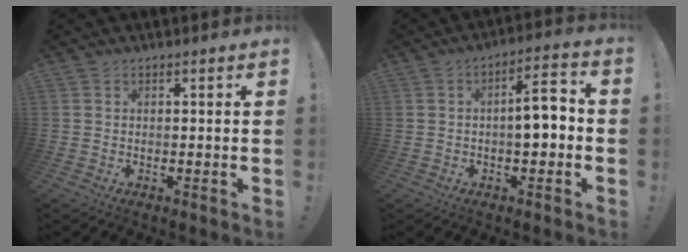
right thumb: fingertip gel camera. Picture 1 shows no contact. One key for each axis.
{"total": 8.6, "fx": -1.4, "fy": 3.3, "fz": 7.8, "tx": -0.108, "ty": 0.009, "tz": -0.026}